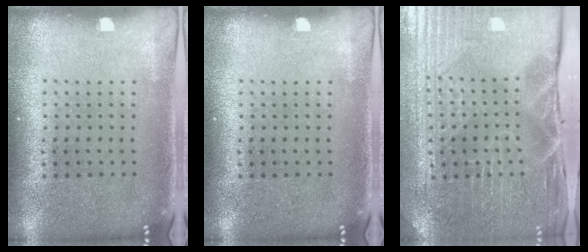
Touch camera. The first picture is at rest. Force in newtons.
{"total": 0.0}
{"total": 3.9, "press": 3.9, "slide": 0.4}